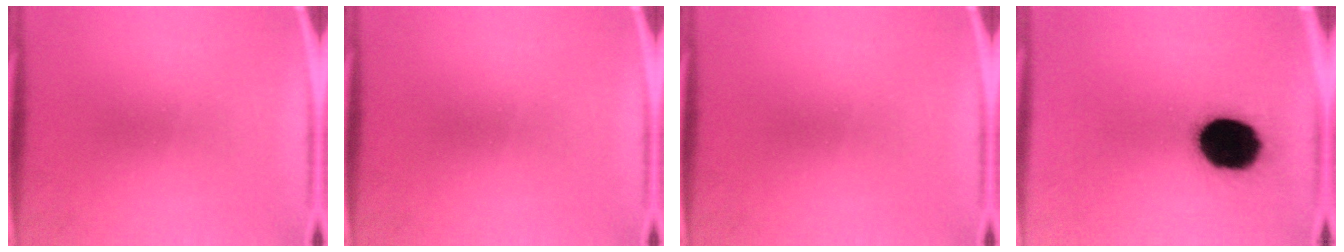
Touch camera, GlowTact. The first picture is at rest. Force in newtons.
{"total": 0.0}
{"total": 0.0}
{"total": 18.0}